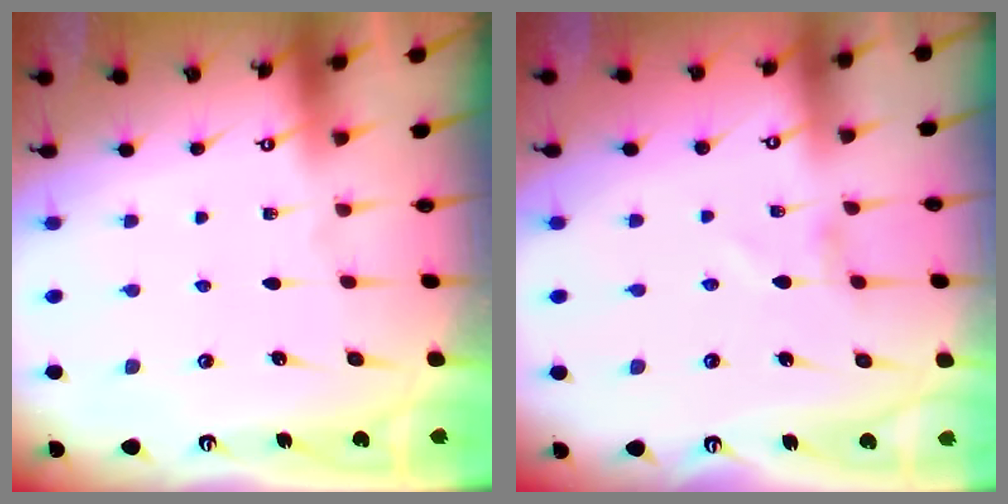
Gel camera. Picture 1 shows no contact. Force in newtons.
{"total": 0.6, "press": 0.6, "slide": 0.2}